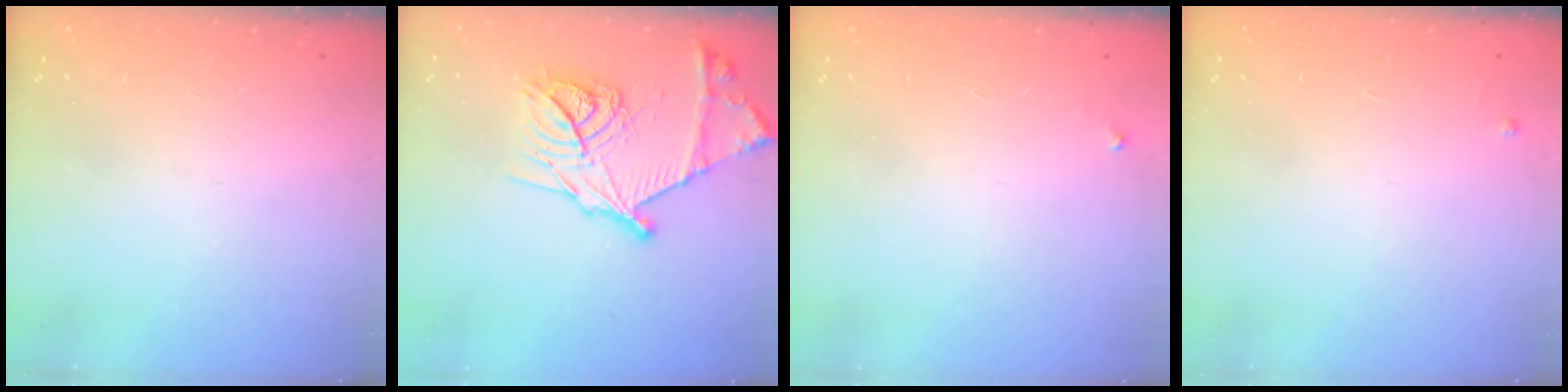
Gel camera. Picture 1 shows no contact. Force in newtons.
{"total": 19.6, "press": 19.5, "slide": 1.5}
{"total": 2.2, "press": 2.2, "slide": 0.1}
{"total": 2.4, "press": 2.4, "slide": 0.4}